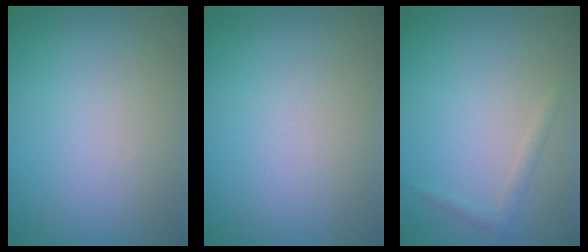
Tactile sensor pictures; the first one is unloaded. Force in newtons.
{"total": 0.0}
{"total": 1.0, "press": 1.0, "slide": 0.0}